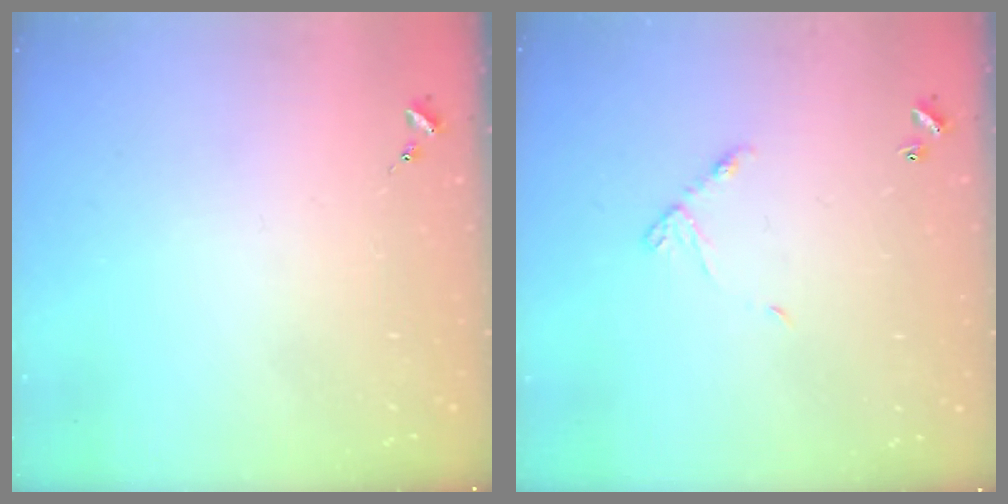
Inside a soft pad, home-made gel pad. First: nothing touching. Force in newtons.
{"total": 6.2, "press": 6.2, "slide": 0.4}